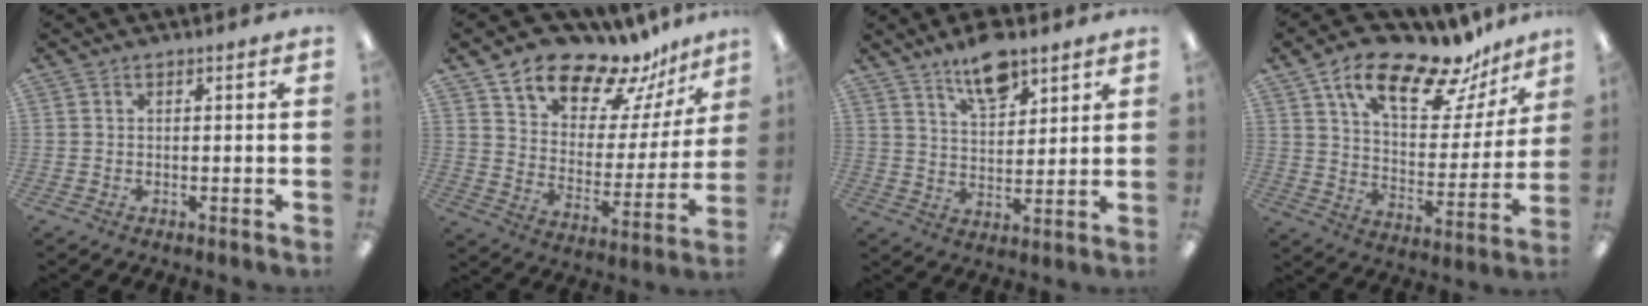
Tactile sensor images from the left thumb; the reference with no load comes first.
{"total": 14.5, "force": [13.0, 5.7, 3.3], "torque": [-0.069, -0.118, 0.234]}
{"total": 10.1, "force": [7.4, 4.4, 5.3], "torque": [-0.083, -0.039, 0.129]}
{"total": 19.9, "force": [13.8, 7.6, 12.0], "torque": [-0.190, -0.087, 0.230]}